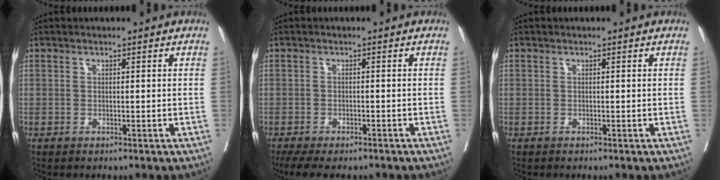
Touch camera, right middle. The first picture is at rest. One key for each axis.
{"total": 8.9, "fx": -7.1, "fy": 3.0, "fz": 4.3, "tx": -0.065, "ty": -0.009, "tz": -0.103}
{"total": 0.0}